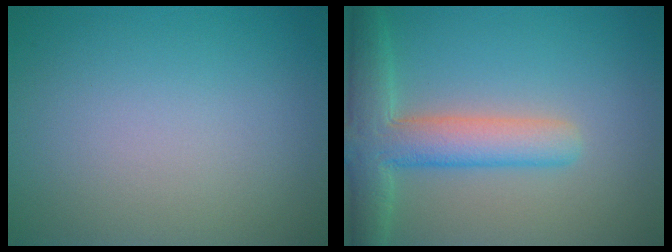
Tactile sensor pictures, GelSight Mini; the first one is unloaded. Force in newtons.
{"total": 6.1, "press": 6.1, "slide": 0.6}